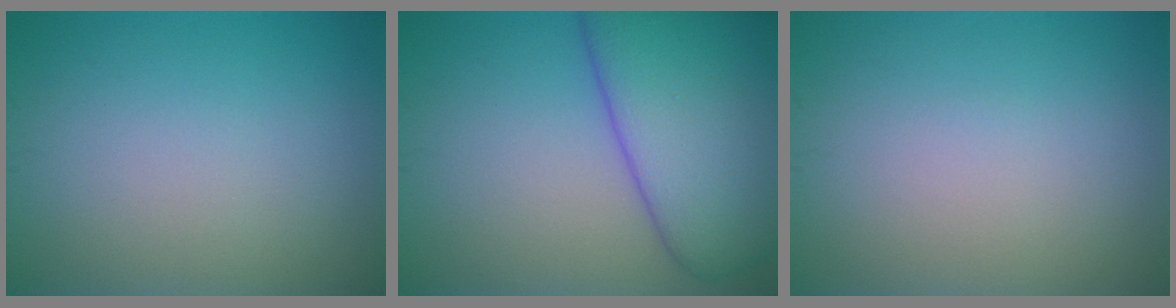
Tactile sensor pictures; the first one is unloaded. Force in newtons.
{"total": 10.8, "press": 10.8, "slide": 0.5}
{"total": 0.0}